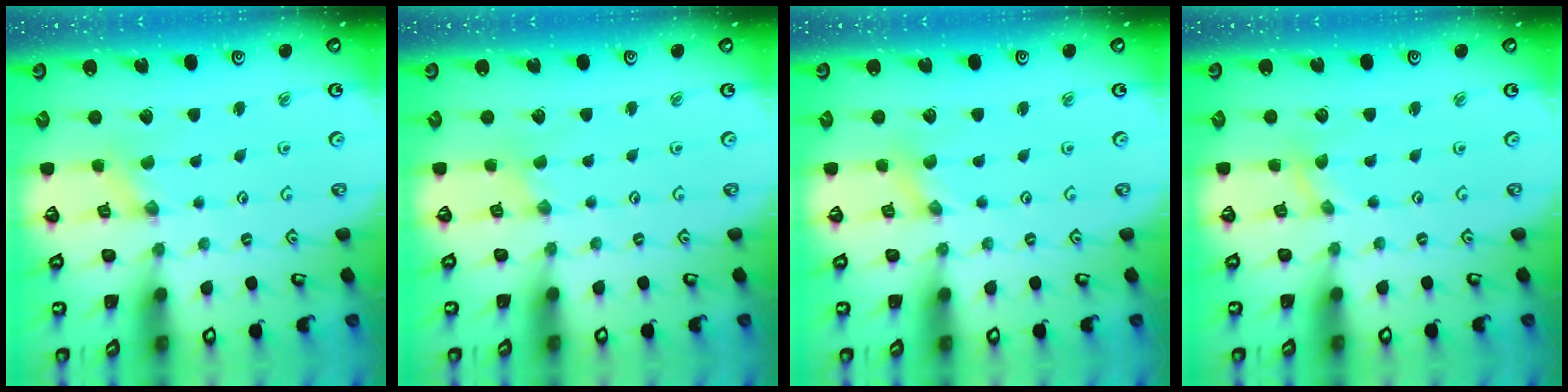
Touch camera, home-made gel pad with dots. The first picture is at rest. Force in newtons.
{"total": 0.0}
{"total": 0.0}
{"total": 0.0}